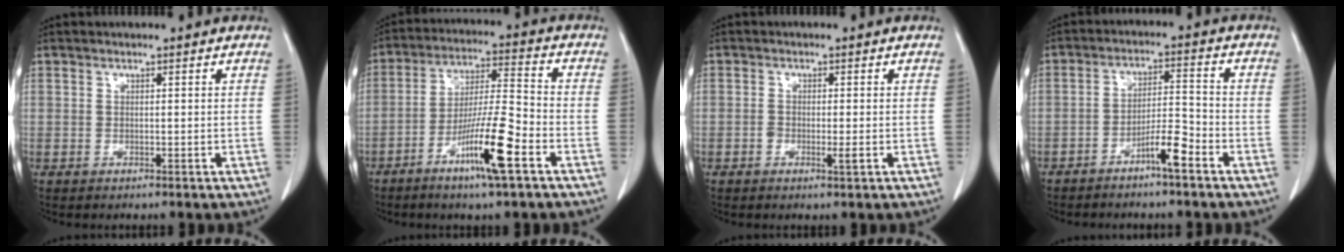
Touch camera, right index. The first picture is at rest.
{"total": 11.7, "force": [-5.7, 0.1, 10.2], "torque": [-0.185, -0.009, -0.105]}
{"total": 2.2, "force": [-0.7, 0.6, 2.0], "torque": [-0.033, -0.001, -0.010]}
{"total": 5.6, "force": [-3.6, 0.4, 4.2], "torque": [-0.073, 0.009, -0.065]}